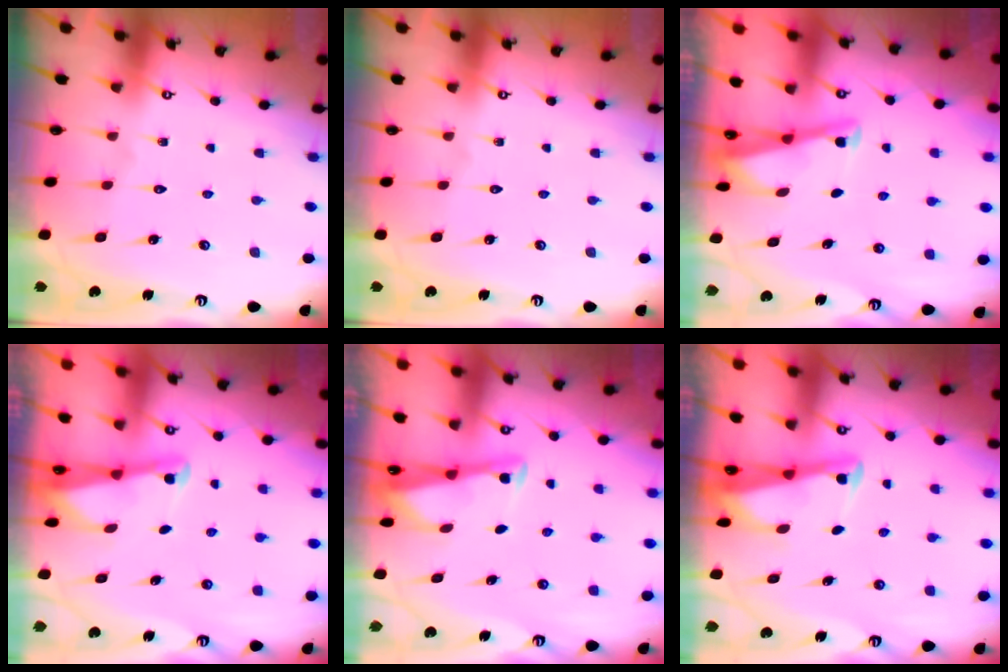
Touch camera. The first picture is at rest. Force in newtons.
{"total": 0.0}
{"total": 2.8, "press": 2.8, "slide": 0.4}
{"total": 2.1, "press": 2.1, "slide": 0.3}
{"total": 2.8, "press": 2.8, "slide": 0.3}
{"total": 2.5, "press": 2.5, "slide": 0.2}